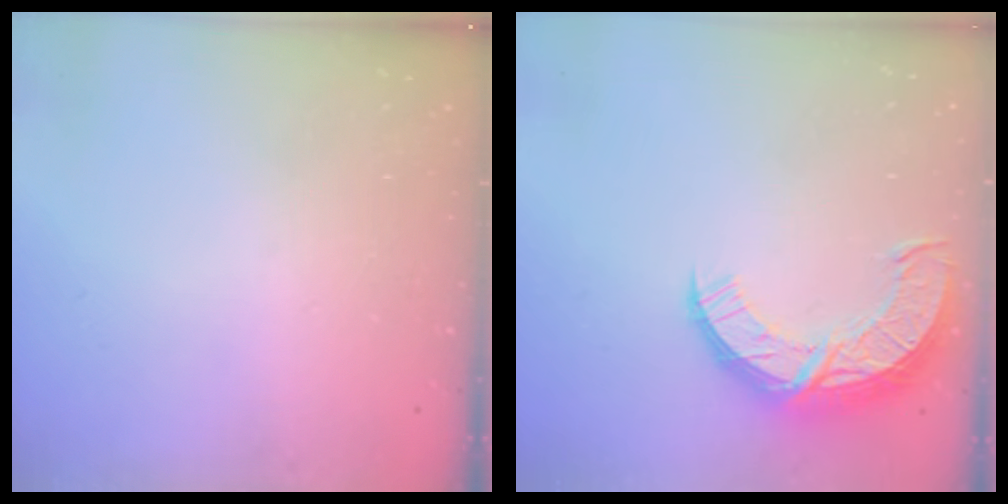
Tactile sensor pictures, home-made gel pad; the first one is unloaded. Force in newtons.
{"total": 12.8, "press": 12.7, "slide": 0.9}